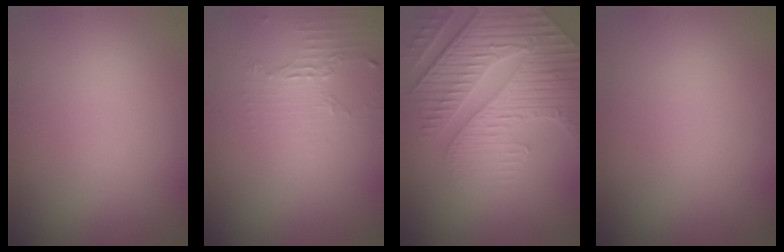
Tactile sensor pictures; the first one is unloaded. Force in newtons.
{"total": 1.9, "press": 1.4, "slide": 1.3}
{"total": 7.3, "press": 5.5, "slide": 4.7}
{"total": 0.0}